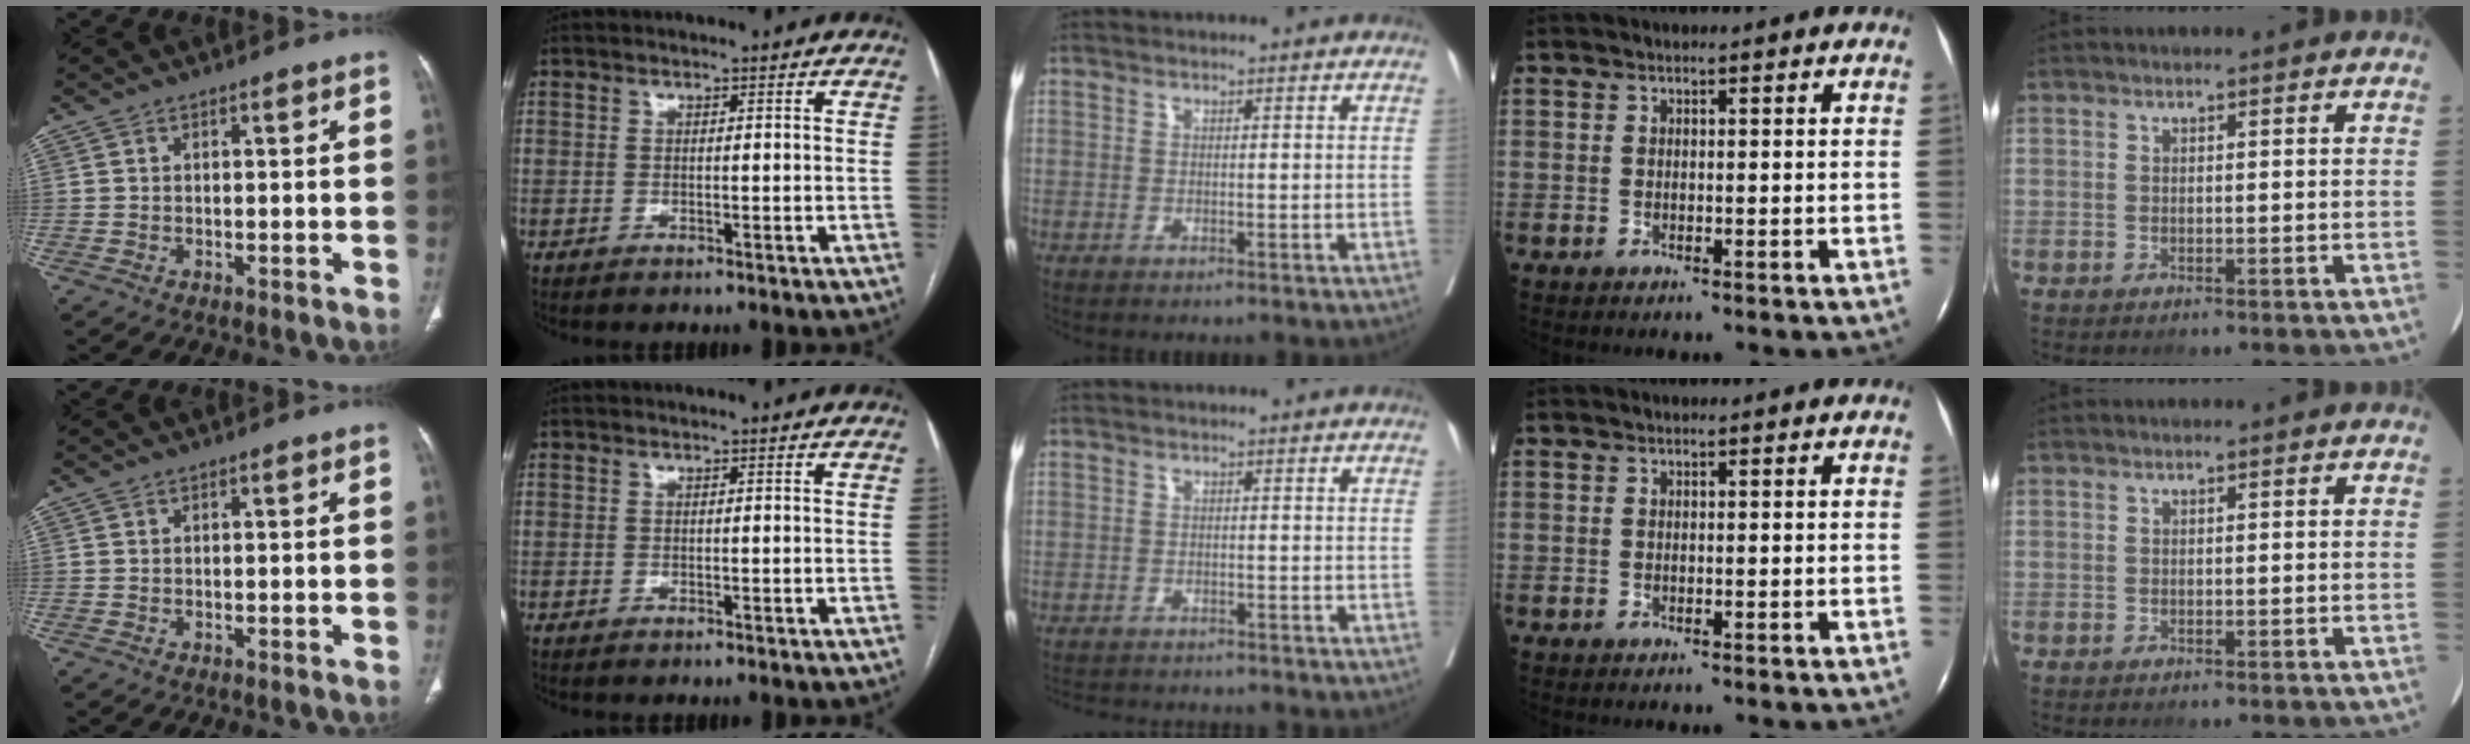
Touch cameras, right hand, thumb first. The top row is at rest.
{"middle": {"total": 4.3, "force": [-4.2, 1.0, 0.5], "torque": [-0.003, -0.007, -0.062]}}